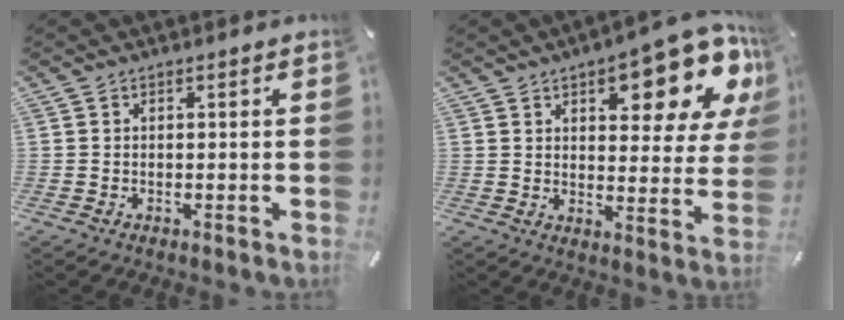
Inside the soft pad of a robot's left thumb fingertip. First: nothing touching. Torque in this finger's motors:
{"motor_torque": [2.50, 2.50, 1.43, -1.34, 0.07]}